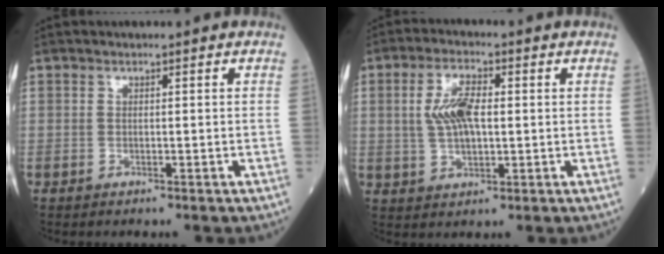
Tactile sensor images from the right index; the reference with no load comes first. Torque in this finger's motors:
{"motor_torque": [0.09, -0.09, 0.14, 0.10]}